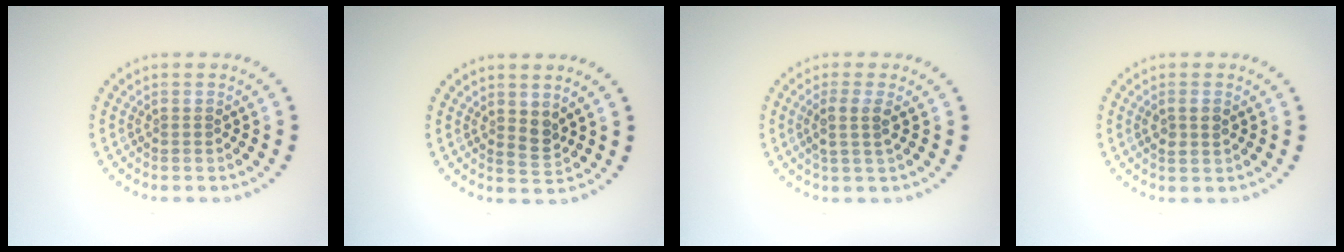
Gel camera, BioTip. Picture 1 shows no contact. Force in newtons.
{"total": 1.4, "press": 1.3, "slide": 0.7}
{"total": 2.2, "press": 1.8, "slide": 1.2}
{"total": 1.6, "press": 1.5, "slide": 0.3}